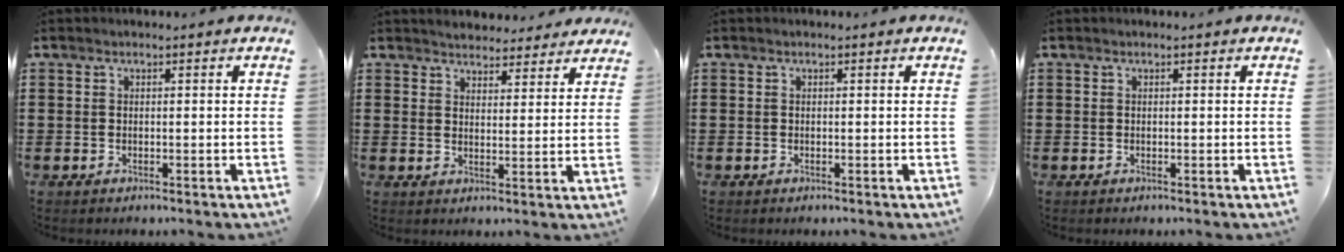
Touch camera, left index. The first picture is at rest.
{"total": 3.4, "force": [3.3, 0.6, -0.1], "torque": [-0.010, -0.010, 0.060]}
{"total": 0.0}
{"total": 0.0}